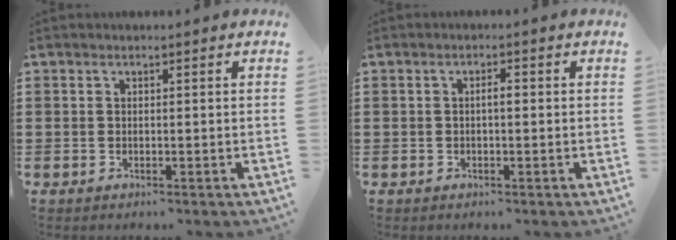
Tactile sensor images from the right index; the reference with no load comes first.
{"total": 1.4, "force": [-0.2, 0.3, 1.3], "torque": [-0.025, 0.001, -0.003]}